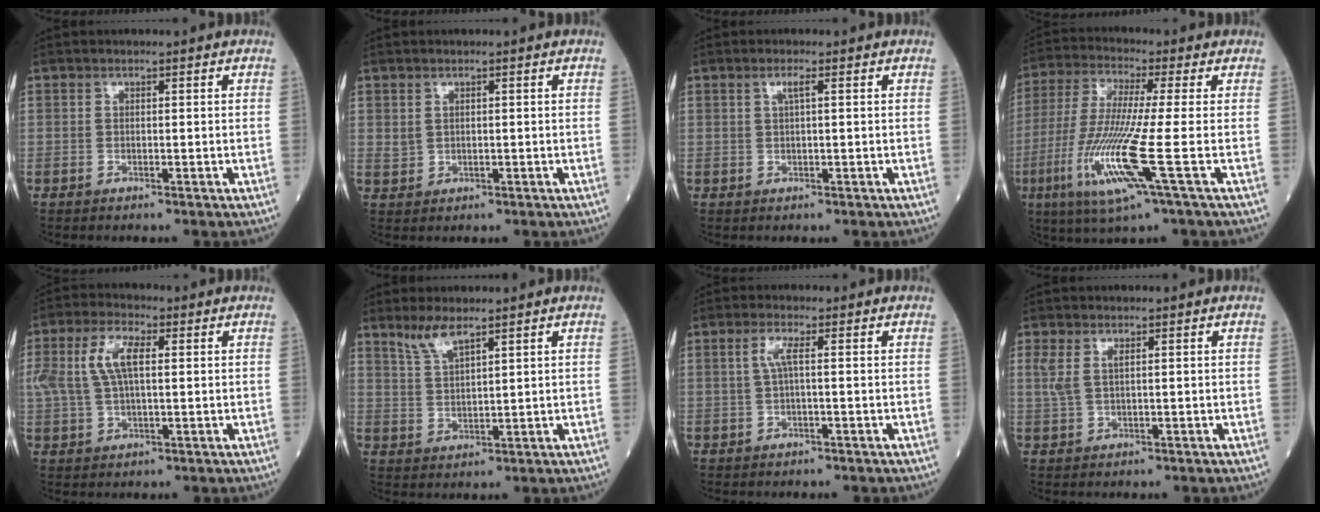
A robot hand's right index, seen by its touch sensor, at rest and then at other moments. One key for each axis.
{"total": 1.5, "fx": 0.6, "fy": 1.2, "fz": 0.7, "tx": -0.010, "ty": -0.002, "tz": 0.016}
{"total": 1.4, "fx": 0.5, "fy": -0.1, "fz": 1.3, "tx": -0.028, "ty": 0.002, "tz": 0.009}
{"total": 13.1, "fx": -4.1, "fy": -0.6, "fz": 12.4, "tx": -0.265, "ty": -0.025, "tz": -0.088}
{"total": 7.5, "fx": 1.8, "fy": 2.9, "fz": 6.6, "tx": -0.153, "ty": 0.018, "tz": 0.036}
{"total": 4.3, "fx": 3.4, "fy": 0.4, "fz": 2.6, "tx": -0.060, "ty": -0.001, "tz": 0.073}
{"total": 2.3, "fx": 0.3, "fy": 0.1, "fz": 2.3, "tx": -0.052, "ty": 0.005, "tz": 0.006}
{"total": 2.5, "fx": 1.0, "fy": 0.7, "fz": 2.2, "tx": -0.060, "ty": 0.013, "tz": 0.028}